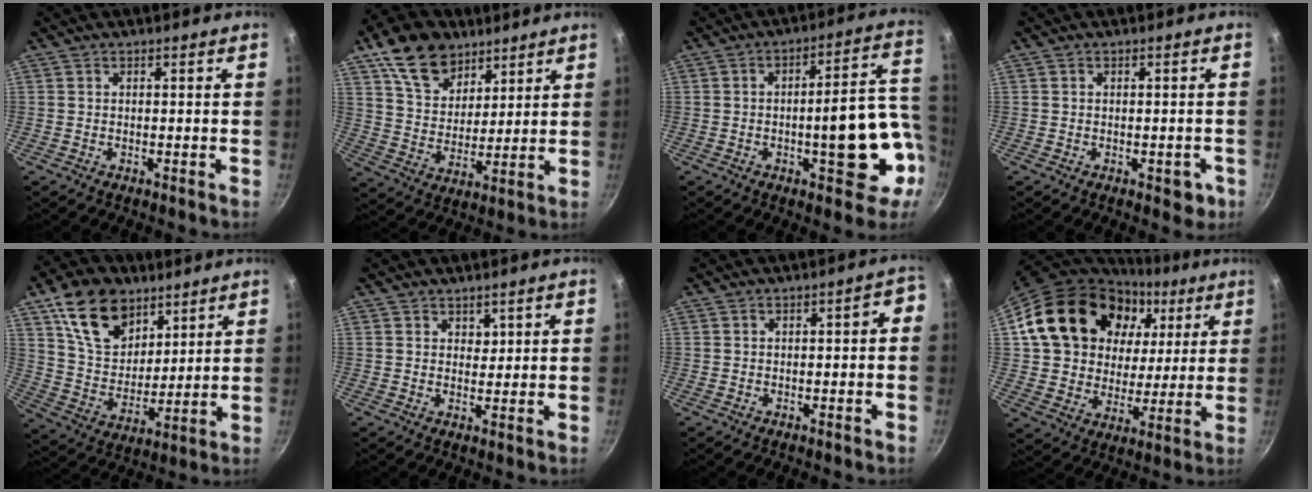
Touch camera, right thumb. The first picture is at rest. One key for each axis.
{"total": 14.7, "fx": 8.8, "fy": 9.5, "fz": 6.9, "tx": -0.084, "ty": -0.031, "tz": 0.162}
{"total": 15.6, "fx": -3.7, "fy": 5.8, "fz": 14.0, "tx": -0.148, "ty": 0.037, "tz": -0.045}
{"total": 3.4, "fx": -1.2, "fy": 2.1, "fz": 2.4, "tx": -0.011, "ty": 0.009, "tz": -0.010}
{"total": 17.0, "fx": 9.5, "fy": 11.0, "fz": 8.8, "tx": -0.114, "ty": -0.039, "tz": 0.179}
{"total": 1.6, "fx": 1.1, "fy": 1.1, "fz": 0.2, "tx": 0.006, "ty": -0.005, "tz": 0.018}
{"total": 3.2, "fx": -0.8, "fy": 1.4, "fz": 2.8, "tx": -0.025, "ty": 0.031, "tz": -0.004}
{"total": 24.5, "fx": 8.6, "fy": 18.8, "fz": 13.1, "tx": -0.216, "ty": 0.011, "tz": 0.152}